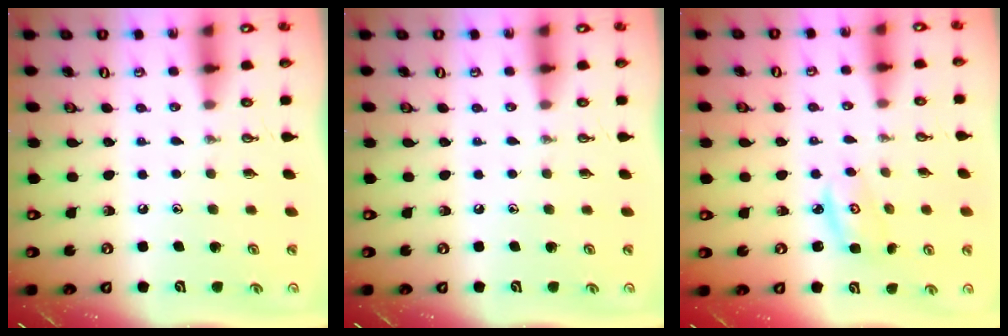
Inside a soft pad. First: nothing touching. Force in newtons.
{"total": 0.0}
{"total": 3.3, "press": 3.2, "slide": 0.3}